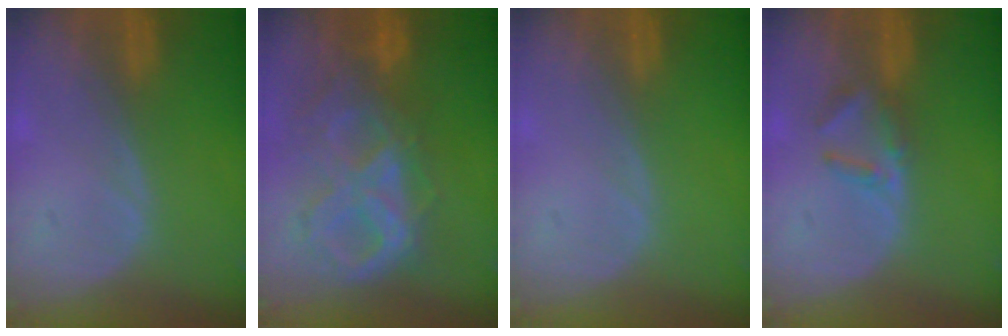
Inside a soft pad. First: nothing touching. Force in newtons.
{"total": 10.5, "press": 8.8, "slide": 5.7}
{"total": 0.0}
{"total": 3.2, "press": 3.0, "slide": 1.0}